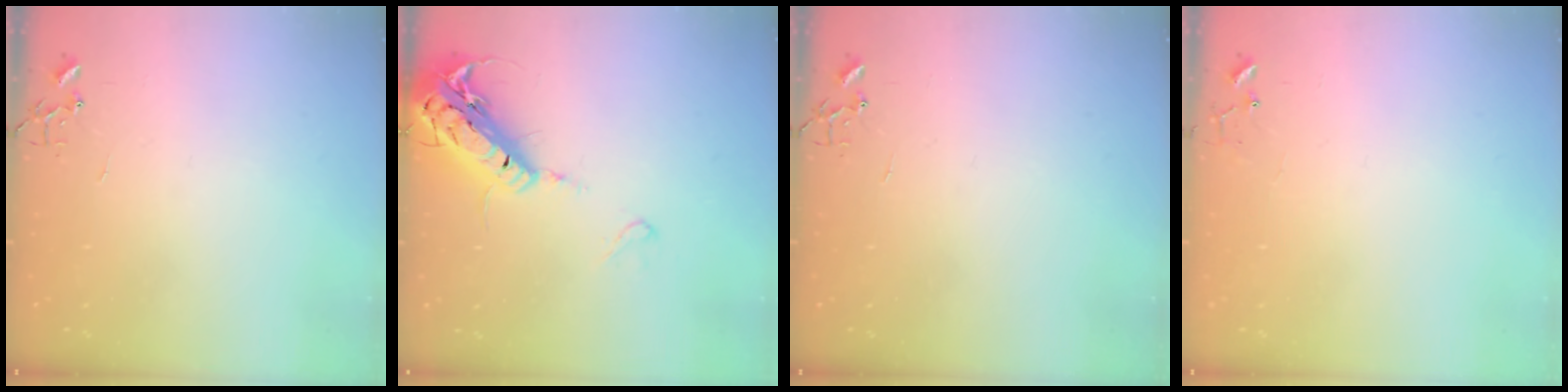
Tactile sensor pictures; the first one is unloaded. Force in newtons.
{"total": 20.3, "press": 19.9, "slide": 3.9}
{"total": 0.0}
{"total": 6.1, "press": 6.0, "slide": 0.4}